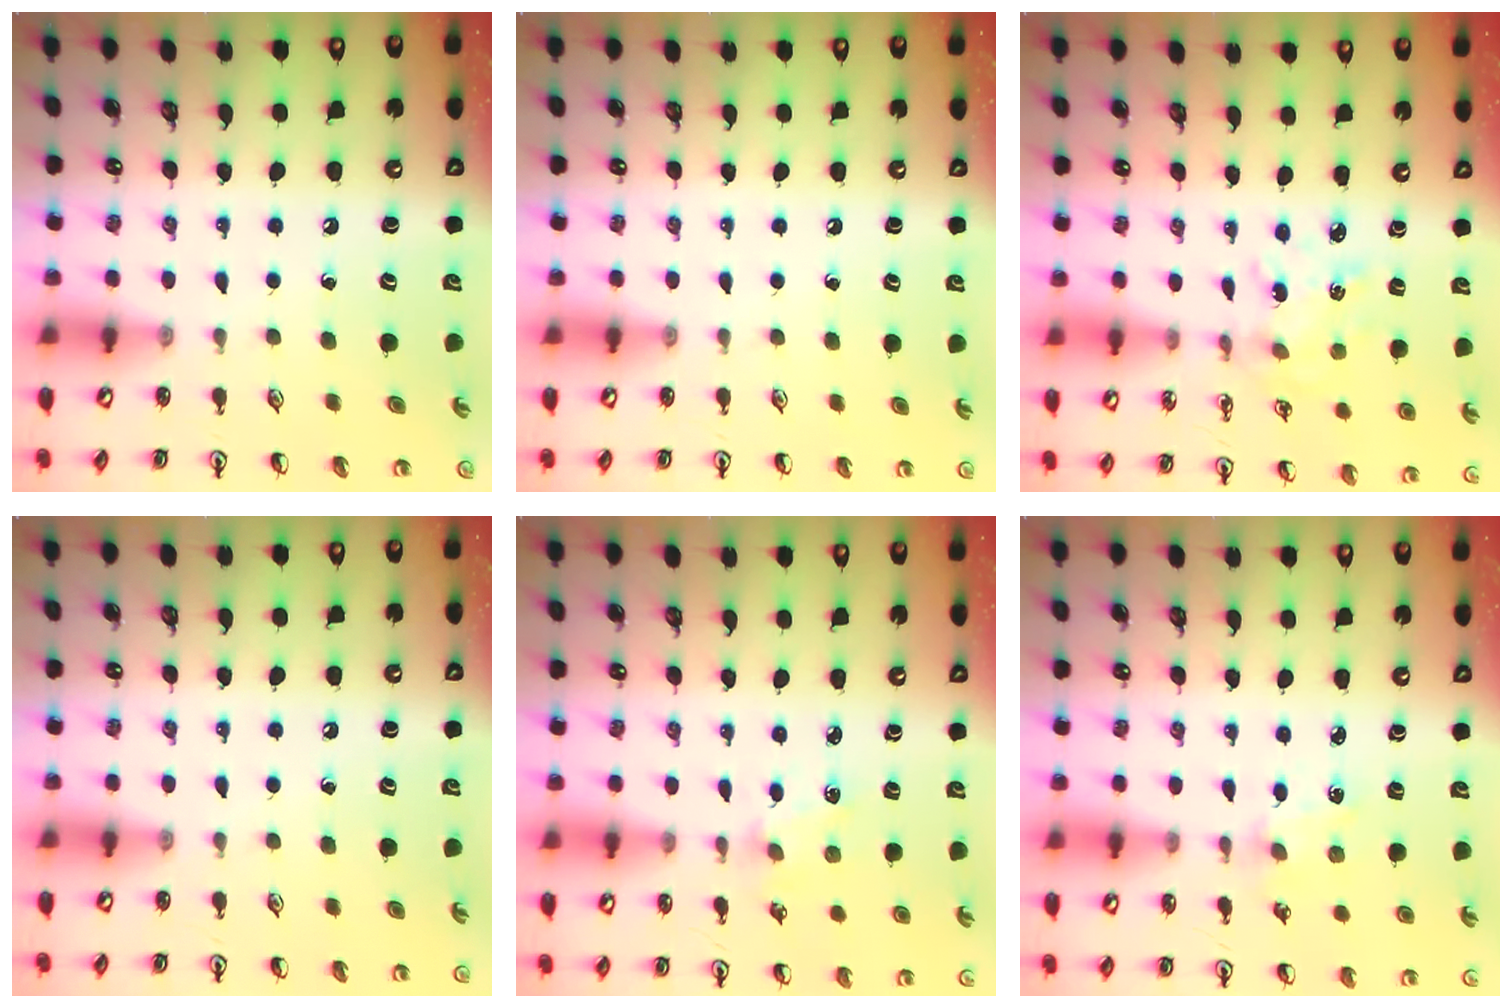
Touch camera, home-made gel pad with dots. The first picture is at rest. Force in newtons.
{"total": 0.0}
{"total": 2.1, "press": 2.1, "slide": 0.1}
{"total": 0.0}
{"total": 1.8, "press": 1.8, "slide": 0.4}
{"total": 0.7, "press": 0.7, "slide": 0.2}